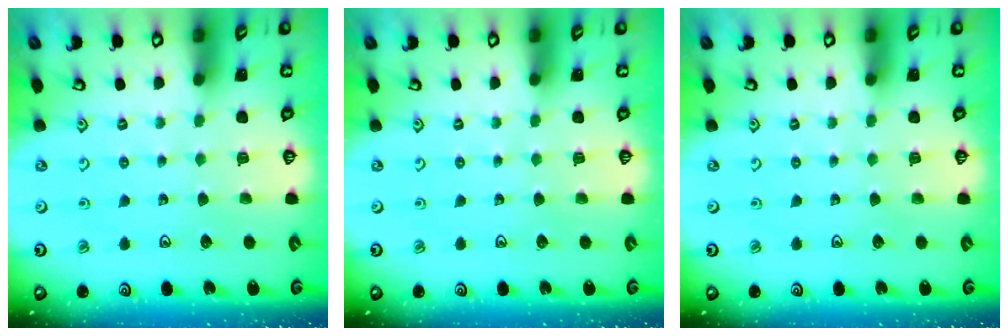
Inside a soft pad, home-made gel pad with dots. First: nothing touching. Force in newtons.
{"total": 0.0}
{"total": 0.0}